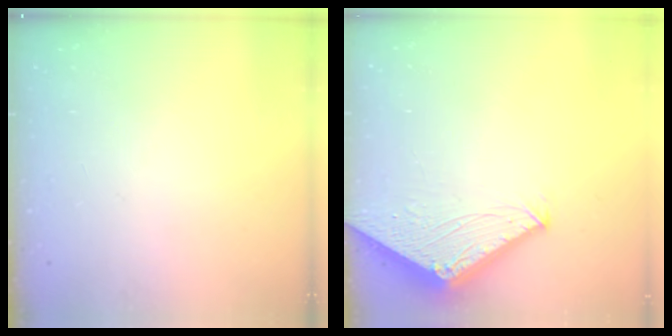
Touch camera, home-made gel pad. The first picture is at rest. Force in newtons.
{"total": 4.1, "press": 4.1, "slide": 0.2}